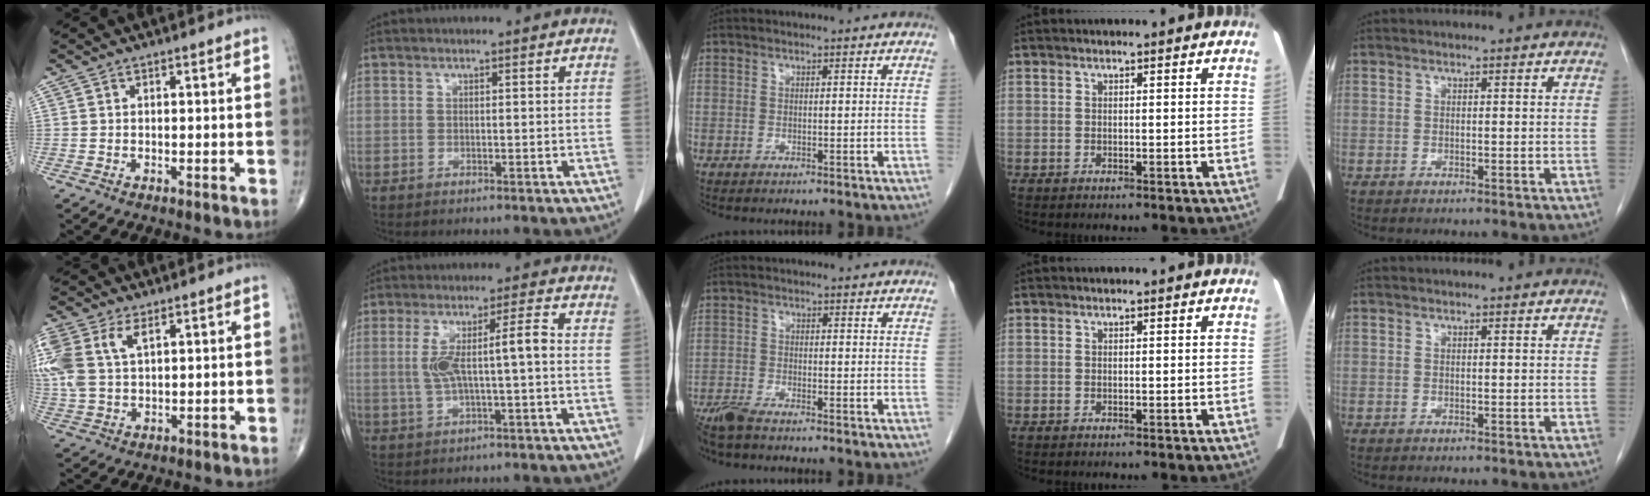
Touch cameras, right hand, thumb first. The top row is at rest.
{"thumb": {"total": 12.9, "force": [4.7, 7.5, 9.3], "torque": [-0.241, 0.006, 0.096]}, "index": {"total": 7.2, "force": [0.0, 0.6, 7.1], "torque": [-0.139, 0.022, 0.004]}, "middle": {"total": 3.9, "force": [-3.4, 0.4, 2.0], "torque": [-0.042, -0.012, -0.067]}}